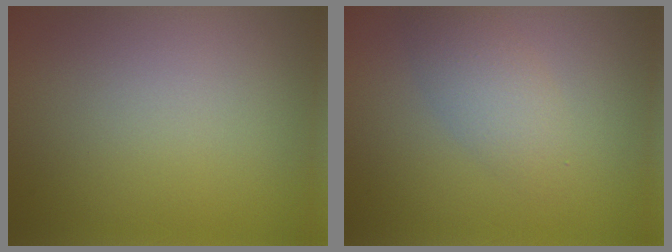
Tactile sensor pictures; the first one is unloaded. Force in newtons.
{"total": 2.7, "press": 2.7, "slide": 0.1}